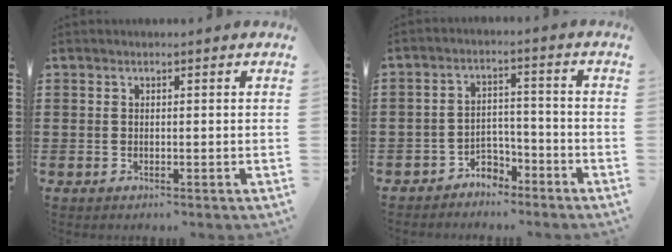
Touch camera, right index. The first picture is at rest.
{"total": 3.9, "force": [-3.5, 1.7, 0.4], "torque": [-0.016, 0.009, -0.072]}